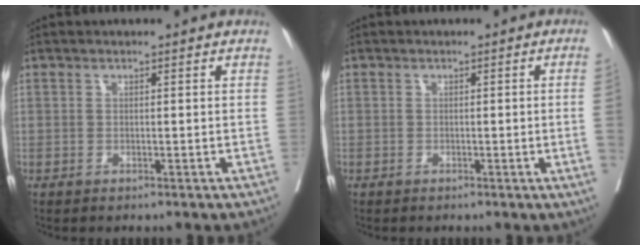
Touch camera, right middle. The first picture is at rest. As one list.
[{"total": 2.4, "force": [-0.3, -0.9, 2.2], "torque": [-0.027, -0.003, -0.002]}]